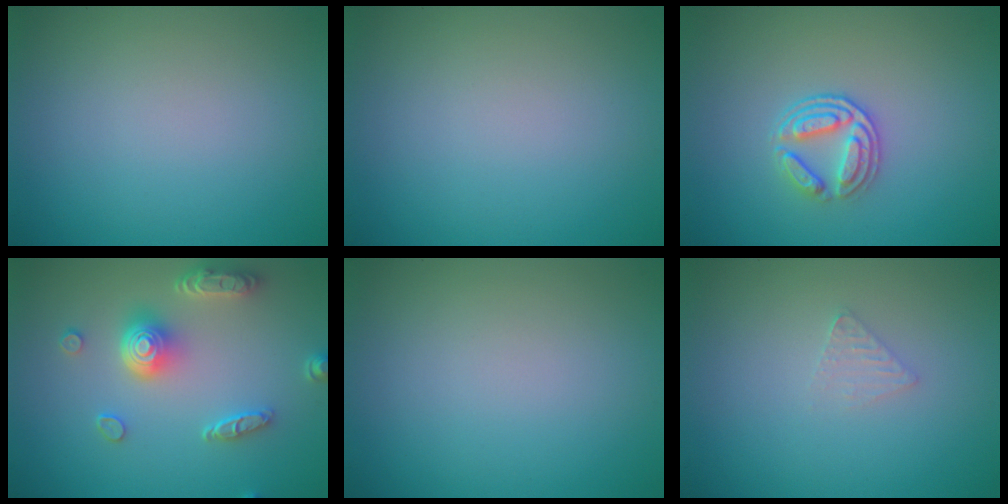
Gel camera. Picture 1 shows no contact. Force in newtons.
{"total": 0.0}
{"total": 3.1, "press": 2.6, "slide": 1.6}
{"total": 4.9, "press": 4.0, "slide": 2.9}
{"total": 0.0}
{"total": 1.0, "press": 1.0, "slide": 0.1}